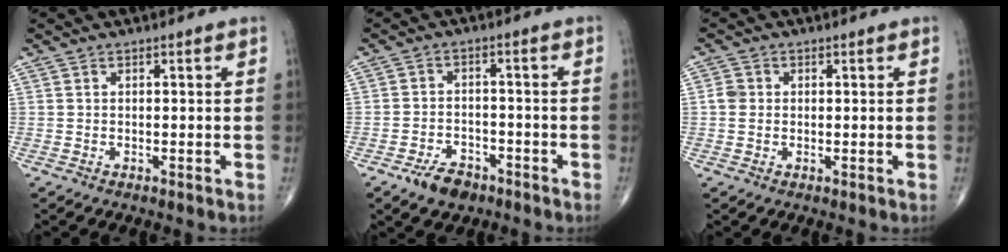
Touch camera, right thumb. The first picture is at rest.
{"total": 5.9, "force": [-3.8, 3.5, 2.8], "torque": [-0.035, 0.019, -0.064]}
{"total": 2.3, "force": [0.0, 2.1, 1.1], "torque": [-0.019, 0.006, -0.003]}